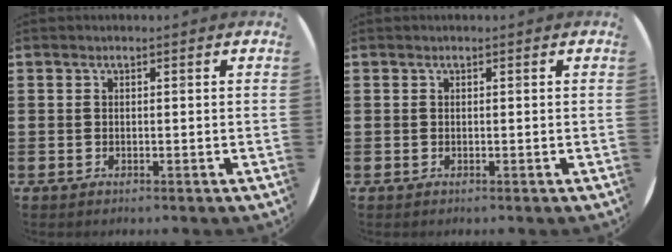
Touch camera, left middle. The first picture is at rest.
{"total": 0.0}